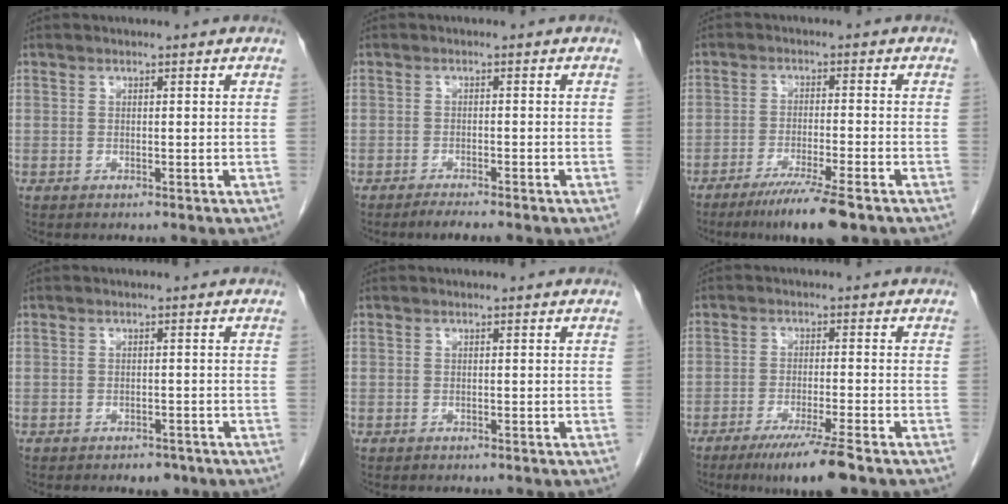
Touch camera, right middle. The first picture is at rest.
{"total": 2.4, "force": [-2.0, -0.1, 1.2], "torque": [-0.024, -0.004, -0.034]}
{"total": 8.1, "force": [-5.7, -0.1, 5.7], "torque": [-0.091, -0.020, -0.095]}
{"total": 2.5, "force": [-1.9, 1.2, 1.0], "torque": [-0.016, 0.001, -0.019]}
{"total": 0.0}
{"total": 7.9, "force": [-5.4, -0.5, 5.7], "torque": [-0.092, -0.021, -0.092]}